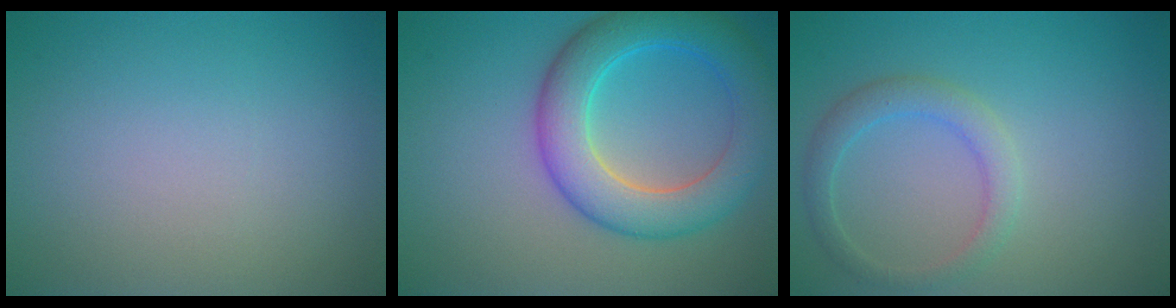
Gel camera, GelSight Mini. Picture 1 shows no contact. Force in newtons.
{"total": 7.1, "press": 7.1, "slide": 0.1}
{"total": 2.5, "press": 2.5, "slide": 0.0}